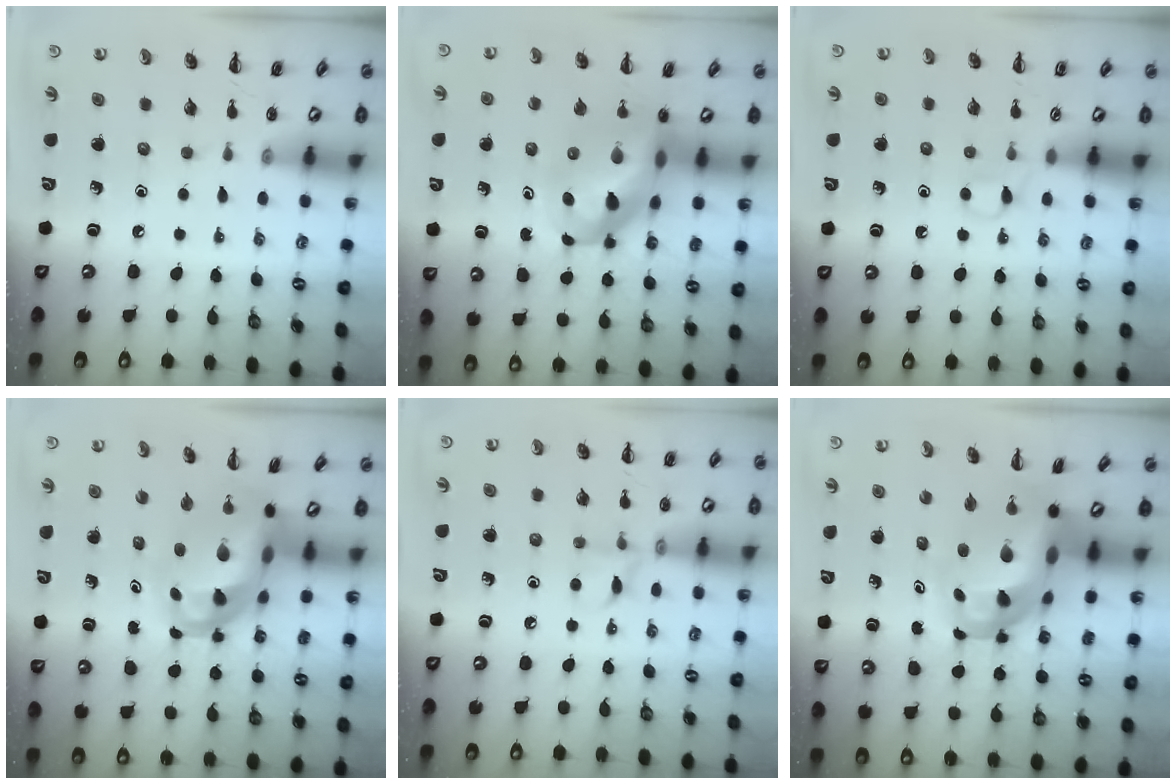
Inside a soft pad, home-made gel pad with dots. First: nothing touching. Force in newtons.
{"total": 13.1, "press": 12.6, "slide": 3.4}
{"total": 2.6, "press": 2.5, "slide": 0.9}
{"total": 8.0, "press": 7.7, "slide": 2.0}
{"total": 6.2, "press": 6.0, "slide": 1.4}
{"total": 8.5, "press": 8.1, "slide": 2.6}